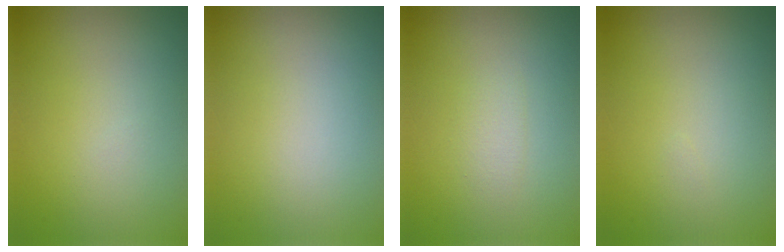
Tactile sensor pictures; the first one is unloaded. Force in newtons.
{"total": 0.0}
{"total": 0.9, "press": 0.9, "slide": 0.0}
{"total": 0.0}